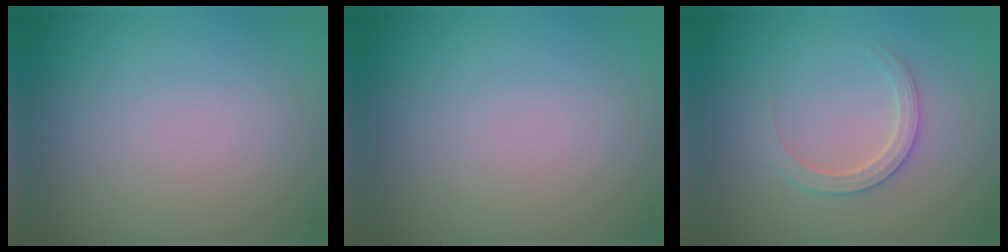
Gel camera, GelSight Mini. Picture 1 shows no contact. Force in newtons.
{"total": 0.0}
{"total": 2.2, "press": 2.2, "slide": 0.2}